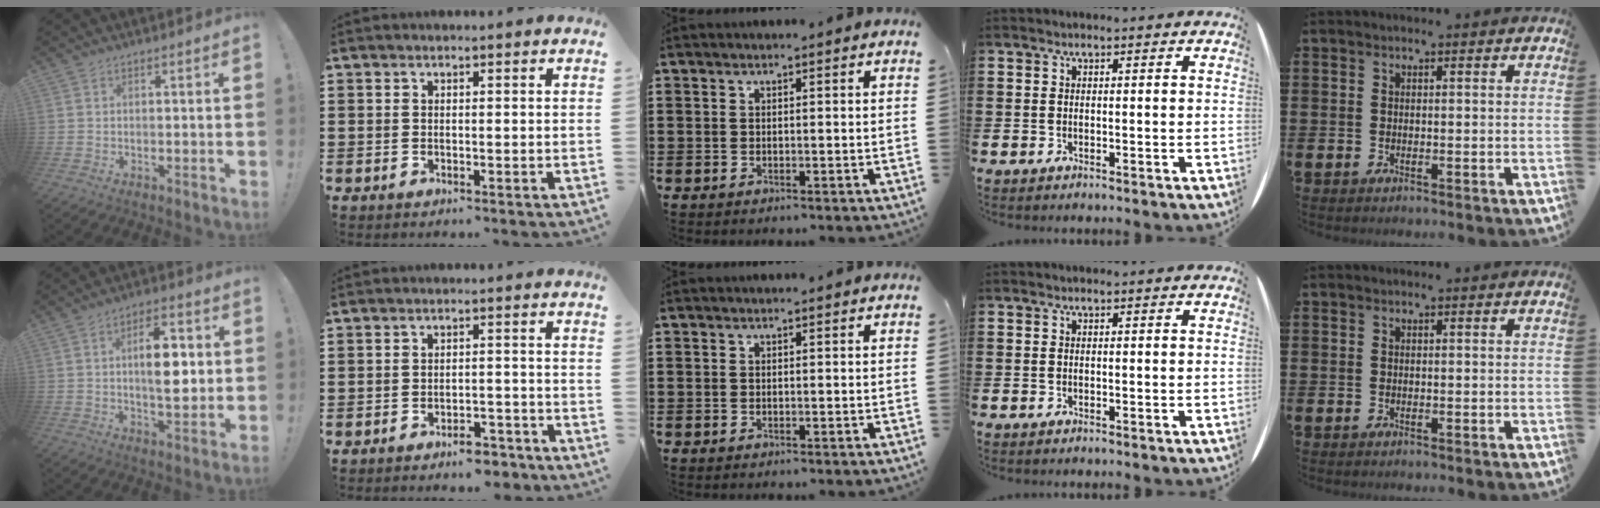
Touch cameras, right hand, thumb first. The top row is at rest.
{"thumb": {"total": 10.7, "force": [0.8, 5.5, 9.2], "torque": [-0.131, 0.001, 0.009]}, "index": {"total": 4.0, "force": [-3.7, 0.8, 1.3], "torque": [-0.021, 0.007, -0.073]}}